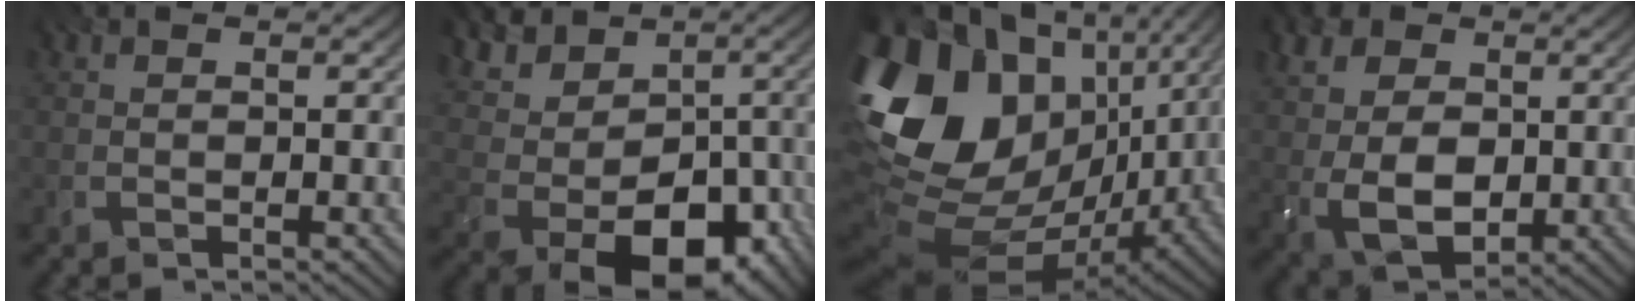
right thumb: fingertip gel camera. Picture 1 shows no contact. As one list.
[{"total": 13.2, "force": [-0.4, 9.8, 8.8], "torque": [-0.160, -0.013, 0.012]}, {"total": 20.0, "force": [2.7, 13.8, 14.3], "torque": [-0.296, -0.006, 0.061]}, {"total": 10.5, "force": [0.5, 7.5, 7.3], "torque": [-0.182, -0.005, 0.002]}]